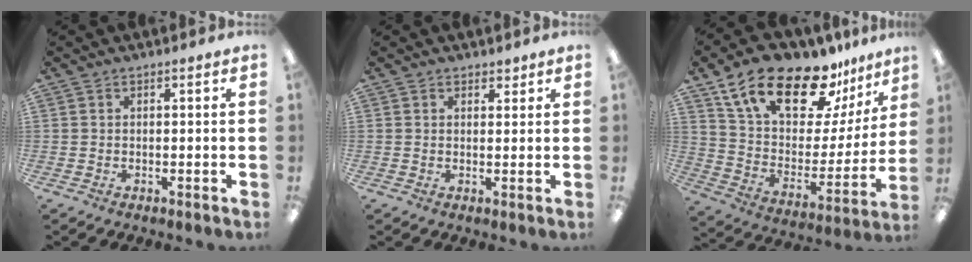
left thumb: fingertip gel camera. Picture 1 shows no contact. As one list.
[{"total": 1.7, "force": [1.3, 0.9, 0.4], "torque": [0.000, -0.003, 0.023]}, {"total": 22.8, "force": [16.6, 9.5, 12.4], "torque": [-0.219, -0.106, 0.290]}]